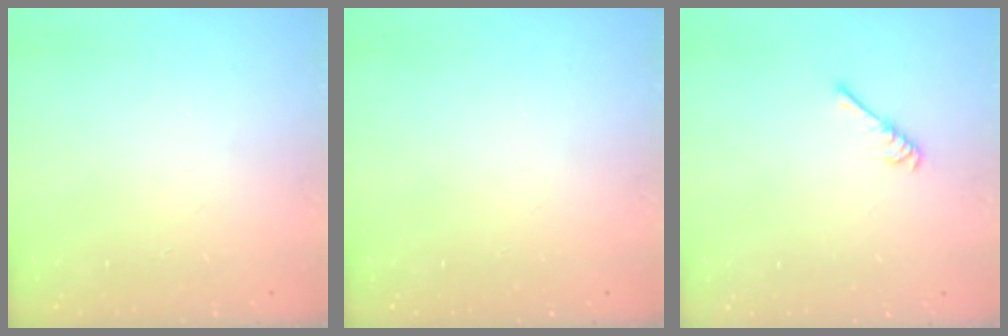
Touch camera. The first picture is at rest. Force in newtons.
{"total": 0.0}
{"total": 3.8, "press": 3.7, "slide": 0.6}